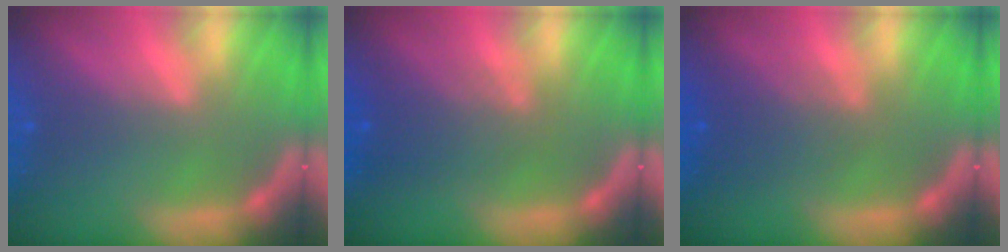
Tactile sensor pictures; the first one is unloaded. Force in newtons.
{"total": 4.1}
{"total": 3.5}